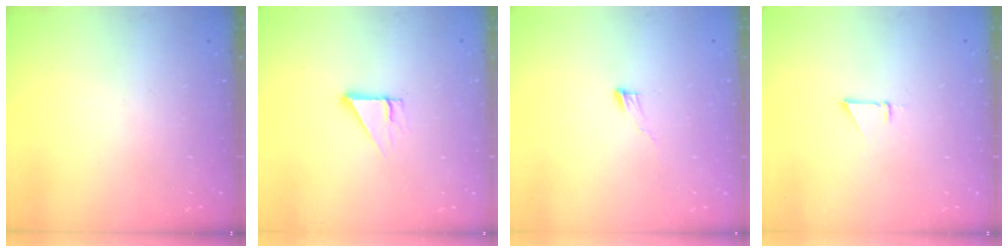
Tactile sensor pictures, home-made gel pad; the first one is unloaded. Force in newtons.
{"total": 2.7, "press": 2.7, "slide": 0.1}
{"total": 3.8, "press": 3.8, "slide": 0.3}
{"total": 1.9, "press": 1.9, "slide": 0.0}